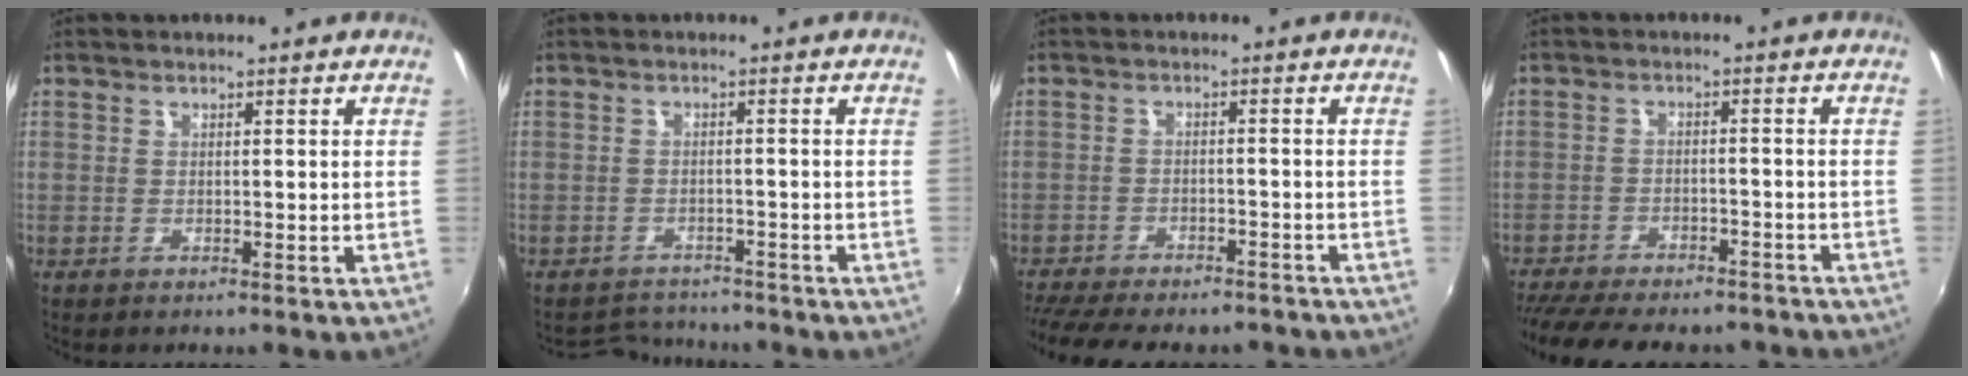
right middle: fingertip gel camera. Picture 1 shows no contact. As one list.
[{"total": 5.2, "force": [-5.0, 1.6, 0.1], "torque": [-0.019, 0.002, -0.080]}, {"total": 16.1, "force": [-13.7, 4.7, 6.9], "torque": [-0.154, -0.029, -0.195]}, {"total": 18.2, "force": [-15.4, 5.5, 7.9], "torque": [-0.172, -0.027, -0.215]}]